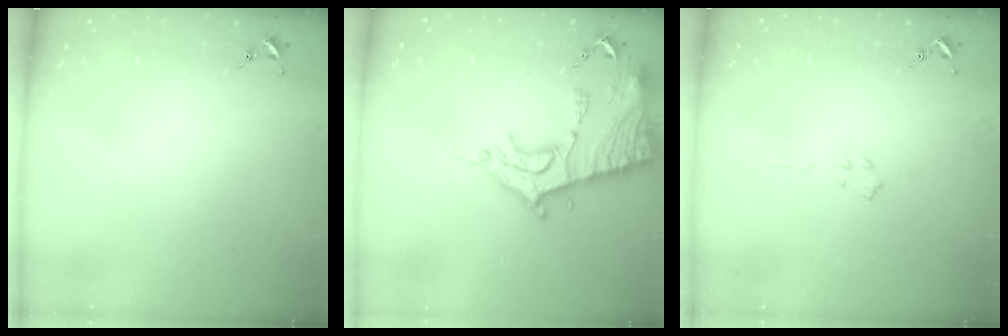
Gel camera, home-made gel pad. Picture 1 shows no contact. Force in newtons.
{"total": 16.6, "press": 16.5, "slide": 1.5}
{"total": 3.2, "press": 3.1, "slide": 0.4}